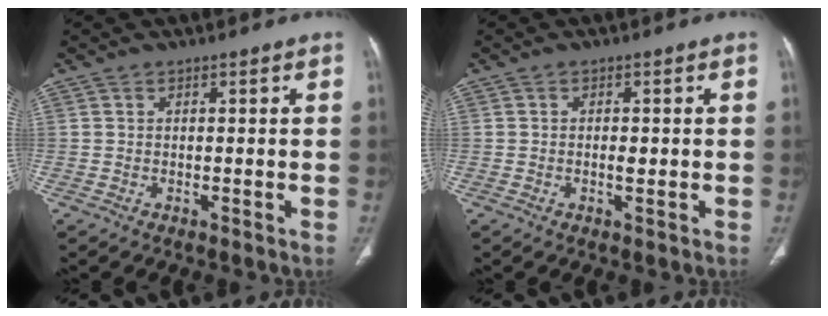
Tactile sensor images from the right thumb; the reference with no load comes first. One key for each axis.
{"total": 1.6, "fx": -0.2, "fy": 0.8, "fz": 1.4, "tx": -0.025, "ty": -0.001, "tz": -0.004}